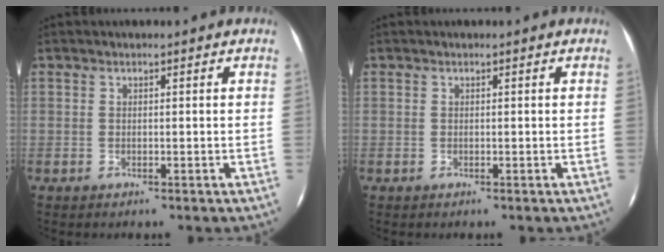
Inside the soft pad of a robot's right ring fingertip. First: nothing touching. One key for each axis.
{"total": 0.0}